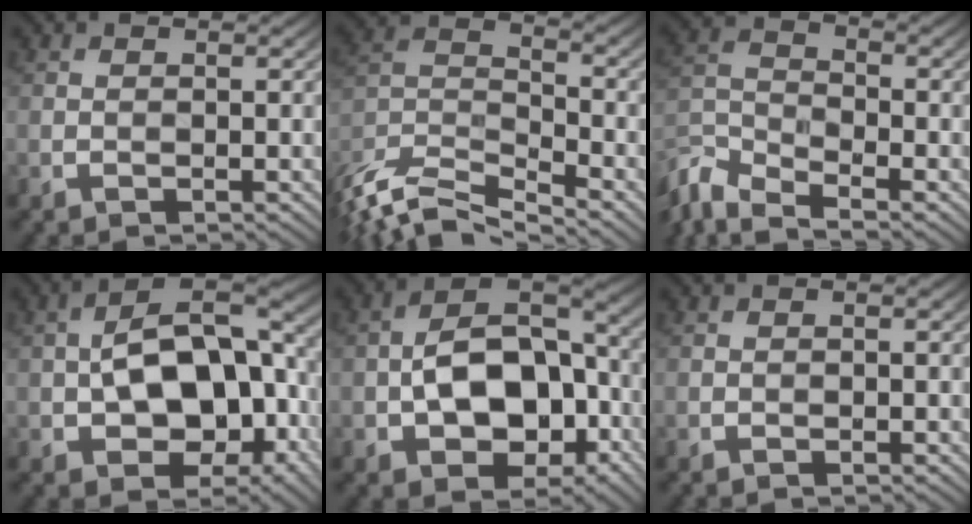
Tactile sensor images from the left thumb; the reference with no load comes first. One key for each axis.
{"total": 10.4, "fx": -8.6, "fy": 2.5, "fz": 5.3, "tx": -0.119, "ty": -0.013, "tz": -0.174}
{"total": 8.3, "fx": -6.9, "fy": 2.3, "fz": 4.0, "tx": -0.092, "ty": -0.016, "tz": -0.152}
{"total": 15.3, "fx": -1.8, "fy": 9.2, "fz": 12.1, "tx": -0.195, "ty": 0.003, "tz": -0.028}
{"total": 13.3, "fx": -3.1, "fy": 8.4, "fz": 9.8, "tx": -0.158, "ty": 0.001, "tz": -0.057}
{"total": 0.0}